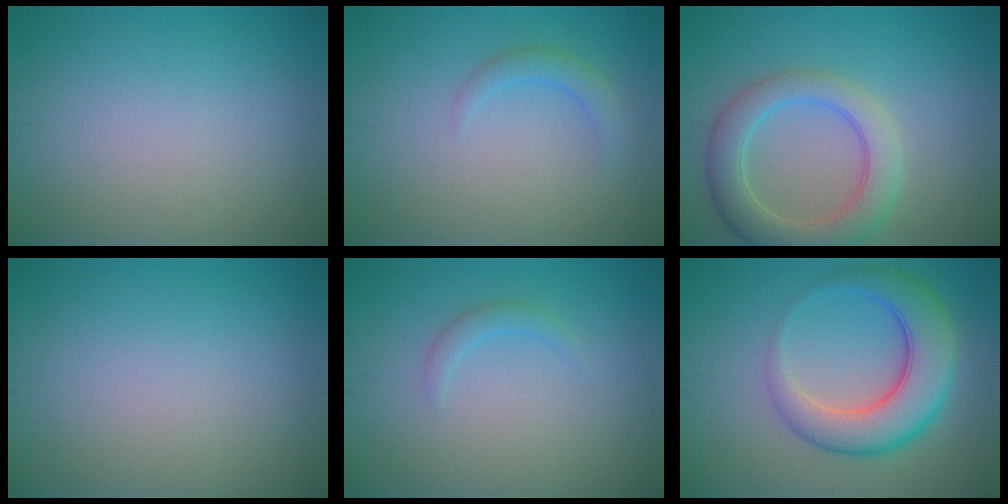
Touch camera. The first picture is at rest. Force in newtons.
{"total": 1.6, "press": 1.6, "slide": 0.0}
{"total": 5.2, "press": 5.1, "slide": 0.5}
{"total": 0.0}
{"total": 1.2, "press": 1.2, "slide": 0.1}
{"total": 7.0, "press": 7.0, "slide": 0.3}